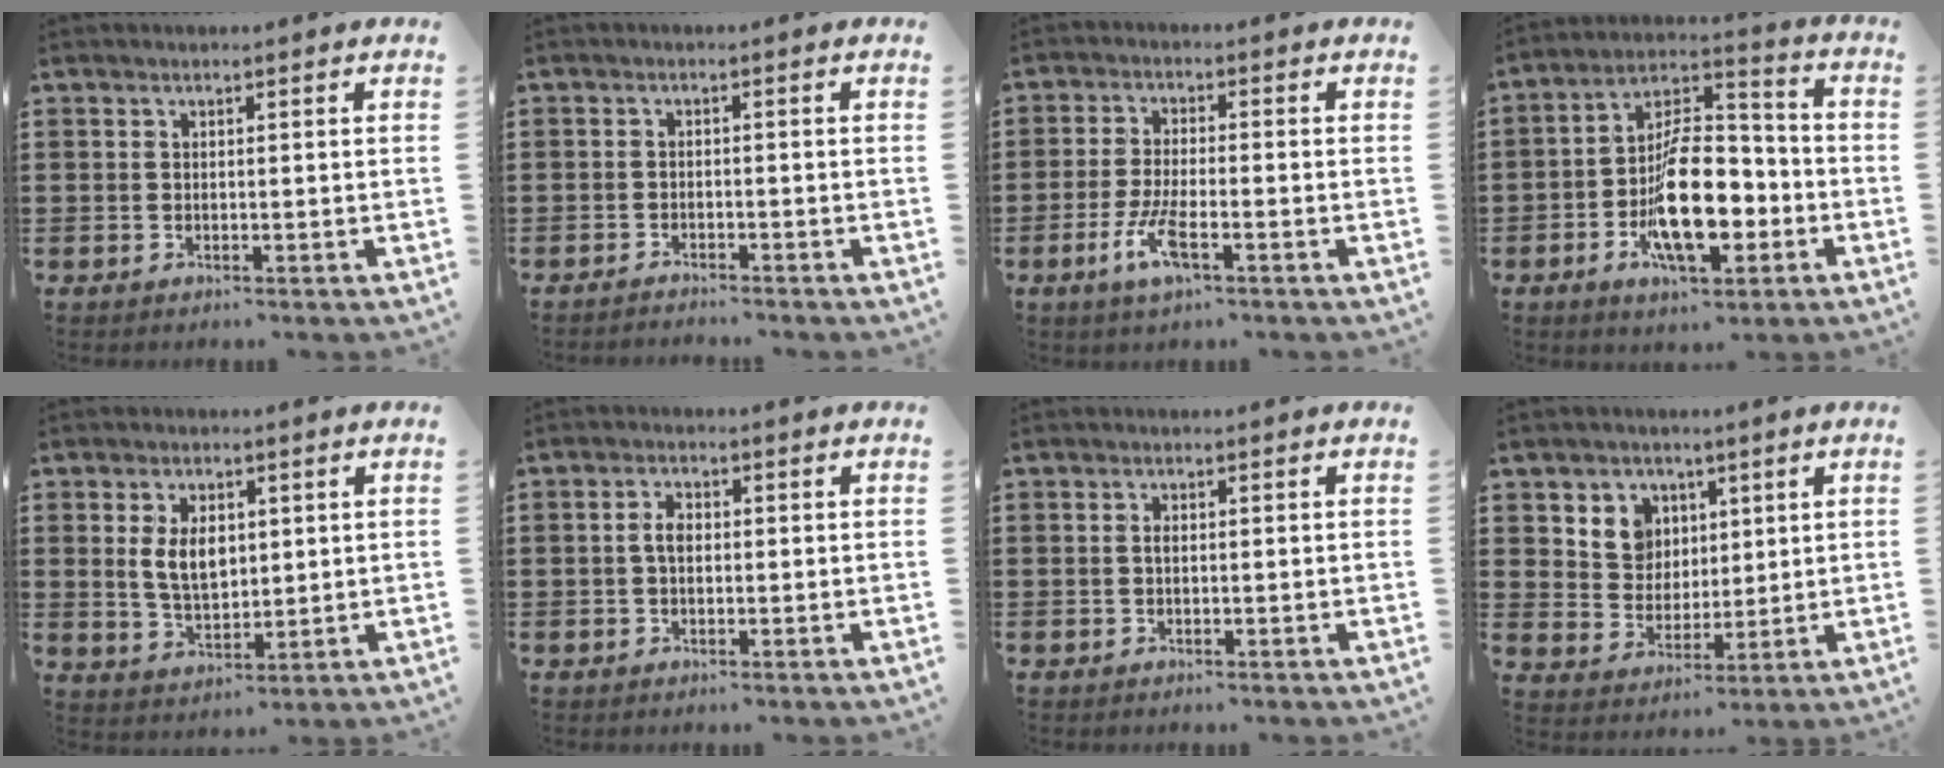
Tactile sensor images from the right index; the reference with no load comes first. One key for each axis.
{"total": 1.7, "fx": -1.7, "fy": -0.1, "fz": -0.2, "tx": 0.000, "ty": 0.003, "tz": -0.037}
{"total": 5.8, "fx": -2.8, "fy": 1.4, "fz": 4.8, "tx": -0.110, "ty": -0.012, "tz": -0.056}
{"total": 14.1, "fx": -4.4, "fy": 6.8, "fz": 11.5, "tx": -0.210, "ty": 0.003, "tz": -0.077}
{"total": 5.7, "fx": 0.9, "fy": 3.3, "fz": 4.6, "tx": -0.096, "ty": 0.005, "tz": 0.011}
{"total": 2.5, "fx": -0.2, "fy": 1.3, "fz": 2.1, "tx": -0.042, "ty": 0.005, "tz": -0.006}
{"total": 0.8, "fx": -0.2, "fy": 0.3, "fz": 0.7, "tx": -0.015, "ty": -0.001, "tz": -0.004}
{"total": 5.9, "fx": 2.7, "fy": 5.2, "fz": 0.8, "tx": -0.041, "ty": 0.006, "tz": 0.048}